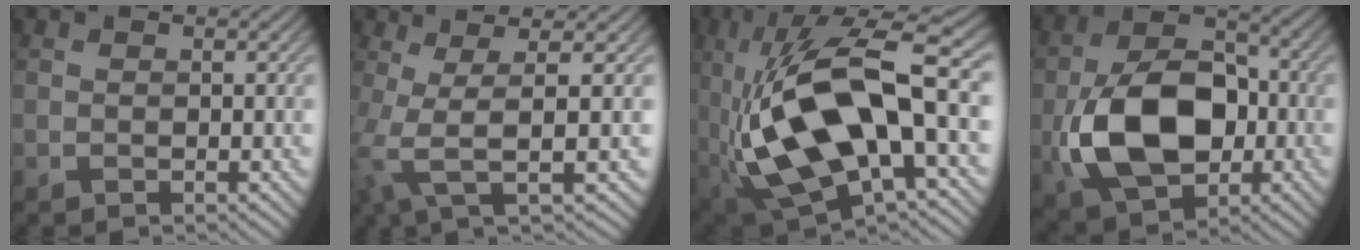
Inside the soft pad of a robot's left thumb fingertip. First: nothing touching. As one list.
[{"total": 5.8, "force": [-0.3, 1.0, 5.7], "torque": [-0.113, 0.004, -0.009]}, {"total": 18.6, "force": [-1.0, 9.1, 16.1], "torque": [-0.301, -0.010, -0.014]}, {"total": 13.4, "force": [-2.8, 8.9, 9.7], "torque": [-0.198, -0.015, -0.055]}]